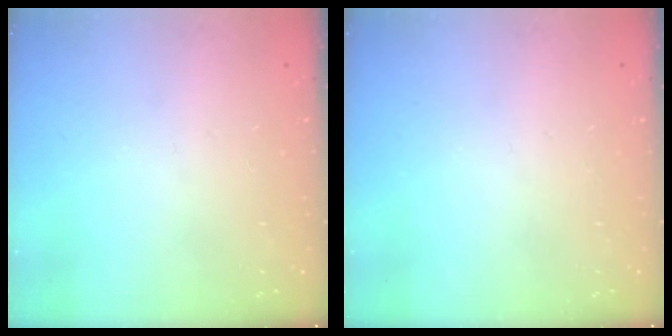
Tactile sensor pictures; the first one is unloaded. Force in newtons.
{"total": 0.0}